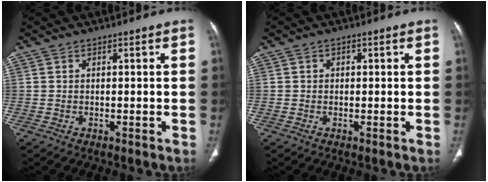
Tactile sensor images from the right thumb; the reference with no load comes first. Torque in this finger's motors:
{"motor_torque": [-0.45, -0.34, 0.04, 0.01, 0.06]}